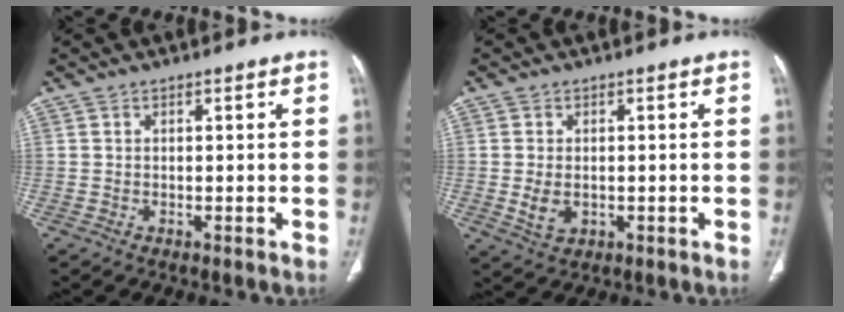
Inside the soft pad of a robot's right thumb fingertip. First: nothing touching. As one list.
[{"total": 4.0, "force": [-0.4, 2.8, 2.8], "torque": [-0.051, -0.004, 0.002]}]